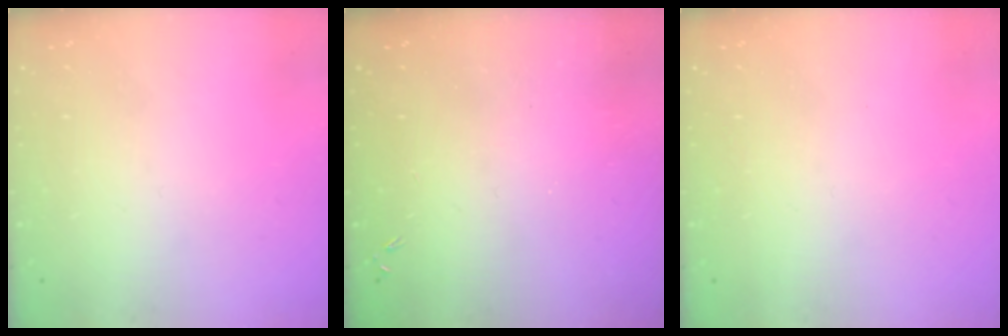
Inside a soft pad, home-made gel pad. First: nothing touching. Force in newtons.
{"total": 0.0}
{"total": 0.0}